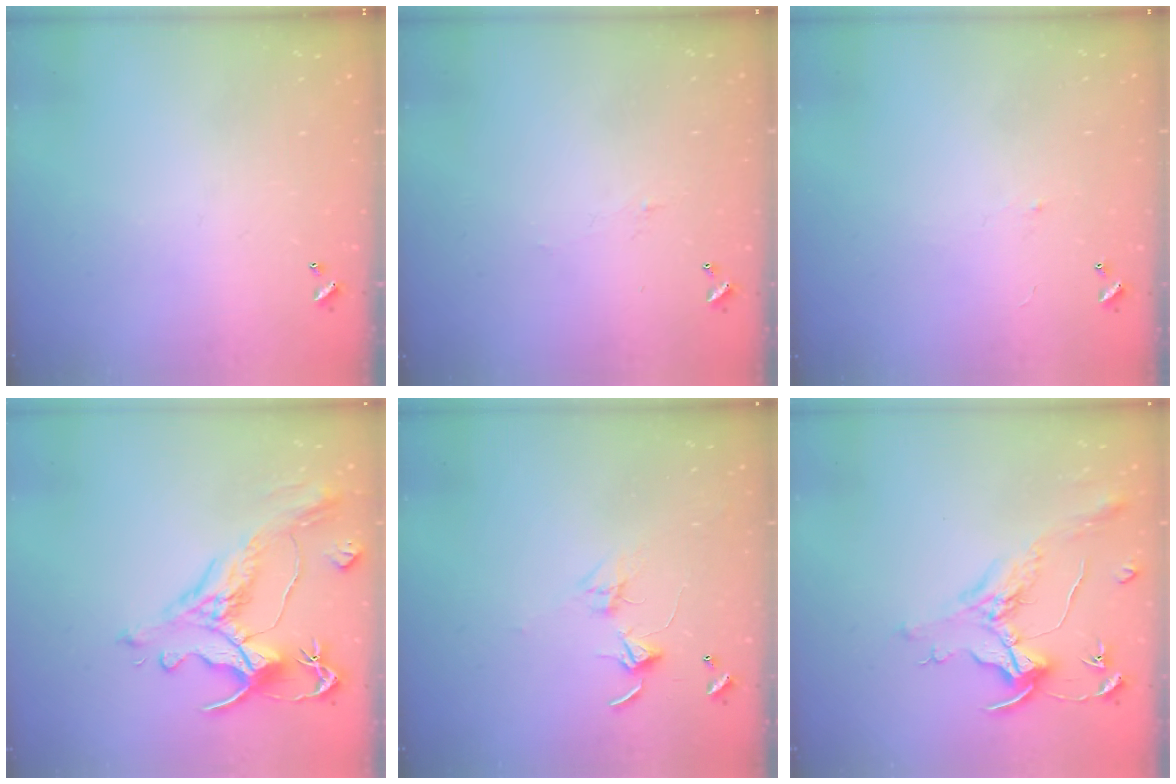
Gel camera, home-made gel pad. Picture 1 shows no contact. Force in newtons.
{"total": 1.5, "press": 1.3, "slide": 0.6}
{"total": 0.6, "press": 0.0, "slide": 0.6}
{"total": 1.6, "press": 0.8, "slide": 1.4}
{"total": 2.8, "press": 2.8, "slide": 0.2}
{"total": 1.5, "press": 1.3, "slide": 0.7}